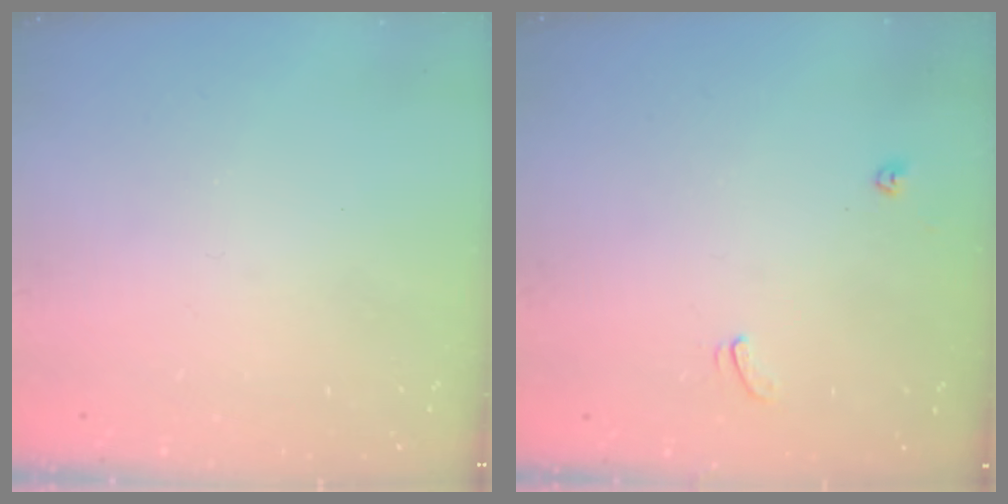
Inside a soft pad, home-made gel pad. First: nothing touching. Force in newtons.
{"total": 1.7, "press": 1.7, "slide": 0.5}